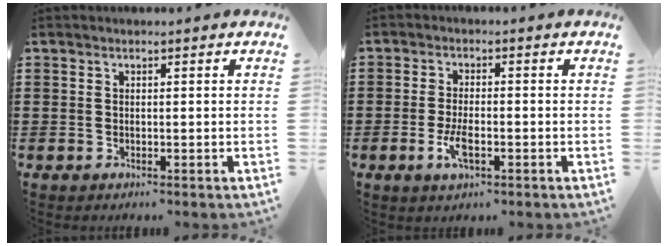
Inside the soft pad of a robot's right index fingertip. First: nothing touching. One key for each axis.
{"total": 3.9, "fx": -1.3, "fy": 1.4, "fz": 3.4, "tx": -0.072, "ty": -0.002, "tz": -0.027}